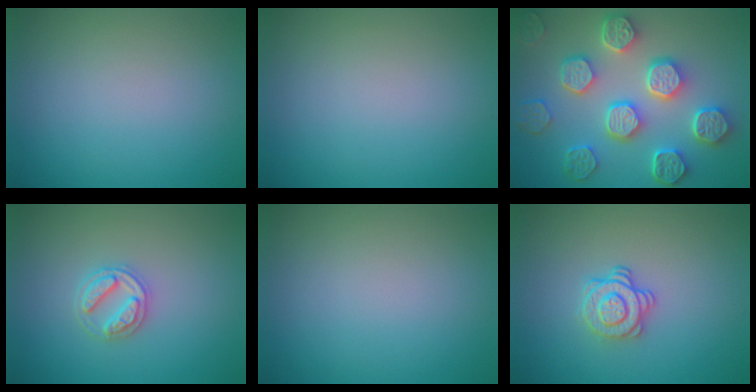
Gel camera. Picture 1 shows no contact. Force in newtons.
{"total": 0.0}
{"total": 8.0, "press": 6.4, "slide": 4.8}
{"total": 2.6, "press": 2.5, "slide": 0.5}
{"total": 0.0}
{"total": 2.4, "press": 2.0, "slide": 1.4}